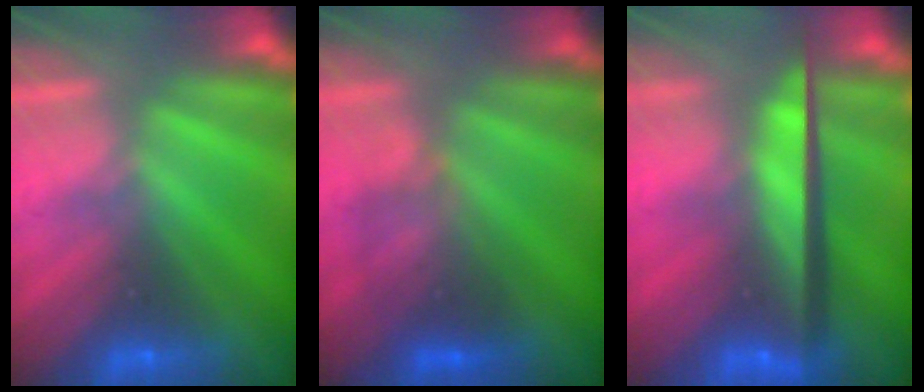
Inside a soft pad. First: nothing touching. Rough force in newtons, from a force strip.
{"total": 2.5}
{"total": 11.6}